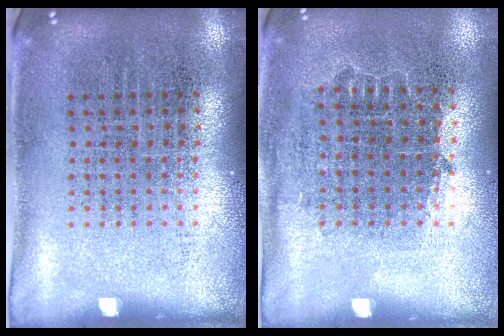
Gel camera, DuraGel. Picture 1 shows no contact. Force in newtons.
{"total": 0.8, "press": 0.7, "slide": 0.3}